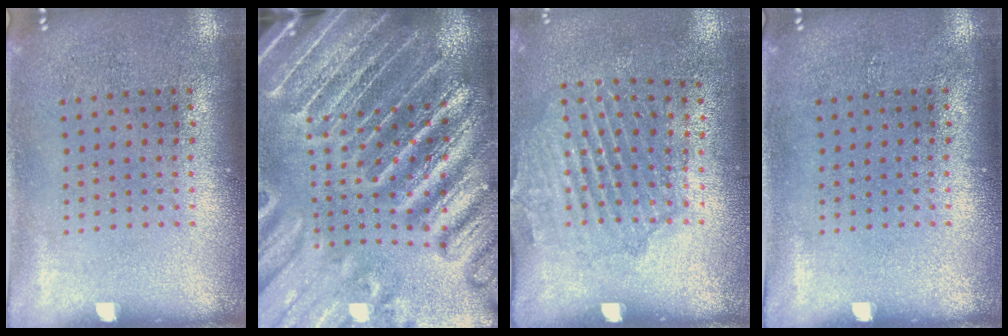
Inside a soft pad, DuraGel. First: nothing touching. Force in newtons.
{"total": 5.5, "press": 4.8, "slide": 2.7}
{"total": 1.6, "press": 1.4, "slide": 0.7}
{"total": 0.0}